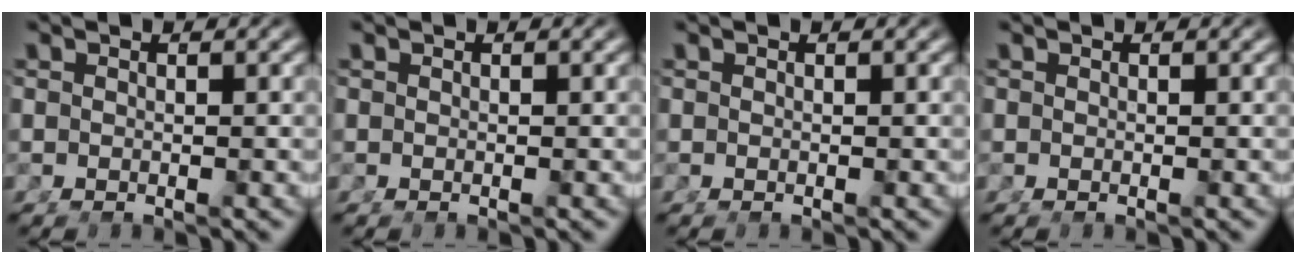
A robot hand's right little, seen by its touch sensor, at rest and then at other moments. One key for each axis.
{"total": 0.0}
{"total": 0.0}
{"total": 0.0}